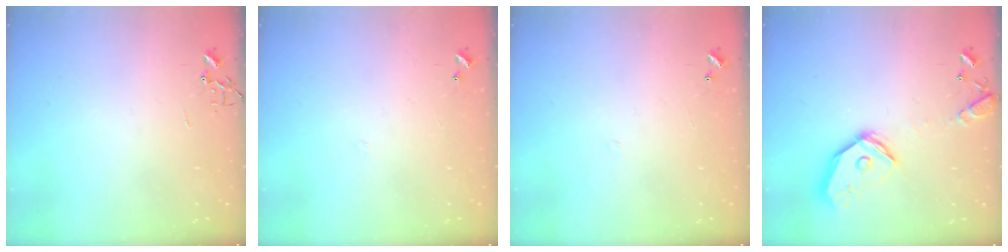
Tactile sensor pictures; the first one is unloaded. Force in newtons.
{"total": 3.8, "press": 3.8, "slide": 0.5}
{"total": 3.8, "press": 3.8, "slide": 0.5}
{"total": 16.4, "press": 16.2, "slide": 2.5}